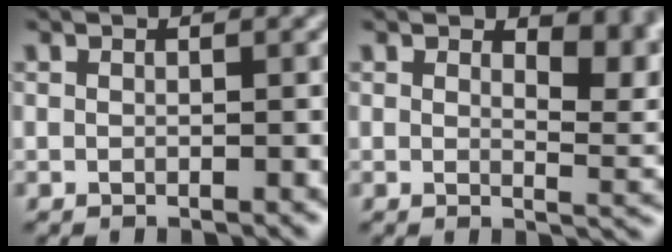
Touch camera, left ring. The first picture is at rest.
{"total": 4.6, "force": [2.5, 2.0, 3.4], "torque": [-0.037, -0.008, 0.033]}